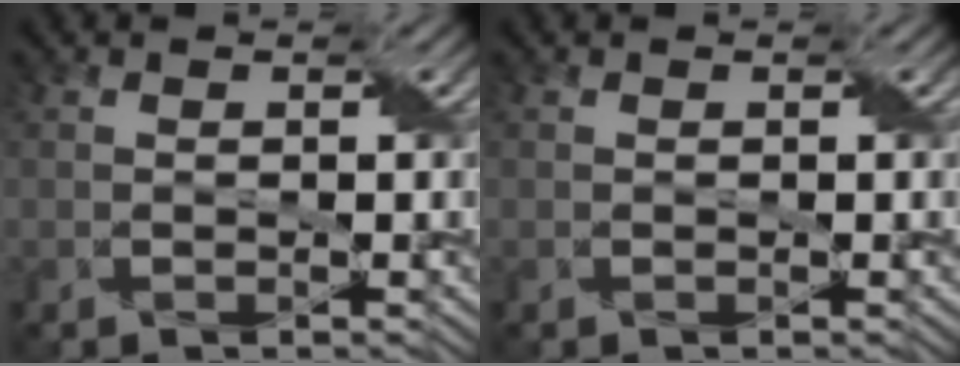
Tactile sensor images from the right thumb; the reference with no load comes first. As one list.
[{"total": 0.0}]